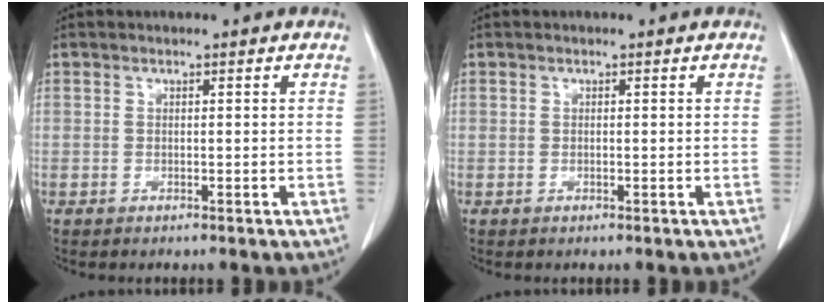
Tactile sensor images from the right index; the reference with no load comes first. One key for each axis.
{"total": 0.0}